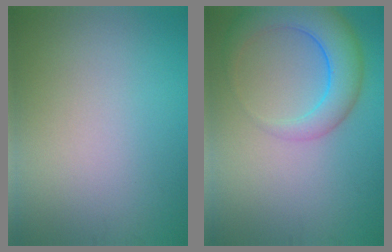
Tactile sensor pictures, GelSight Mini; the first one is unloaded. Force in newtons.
{"total": 6.0, "press": 6.0, "slide": 0.4}